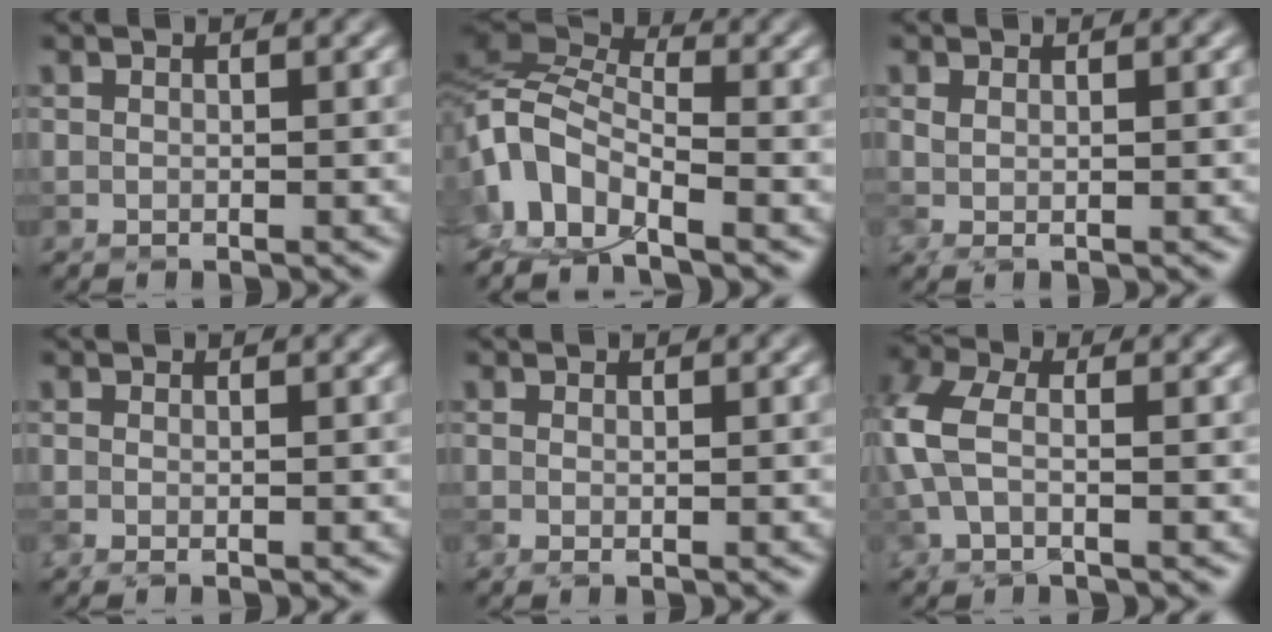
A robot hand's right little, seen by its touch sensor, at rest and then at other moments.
{"total": 5.7, "force": [-1.7, 2.8, 4.6], "torque": [-0.089, 0.018, -0.056]}
{"total": 1.1, "force": [0.8, 0.2, 0.8], "torque": [-0.019, 0.003, 0.011]}
{"total": 1.2, "force": [-0.8, 0.2, 0.9], "torque": [-0.016, -0.009, -0.019]}
{"total": 0.8, "force": [-0.1, 0.1, 0.8], "torque": [-0.020, -0.007, -0.009]}
{"total": 4.1, "force": [0.0, 1.7, 3.7], "torque": [-0.107, 0.009, -0.012]}